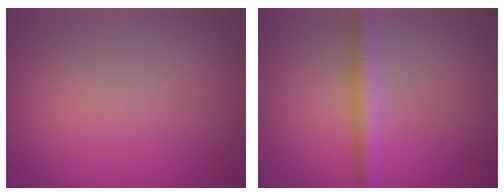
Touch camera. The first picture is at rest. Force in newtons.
{"total": 3.0, "press": 3.0, "slide": 0.1}